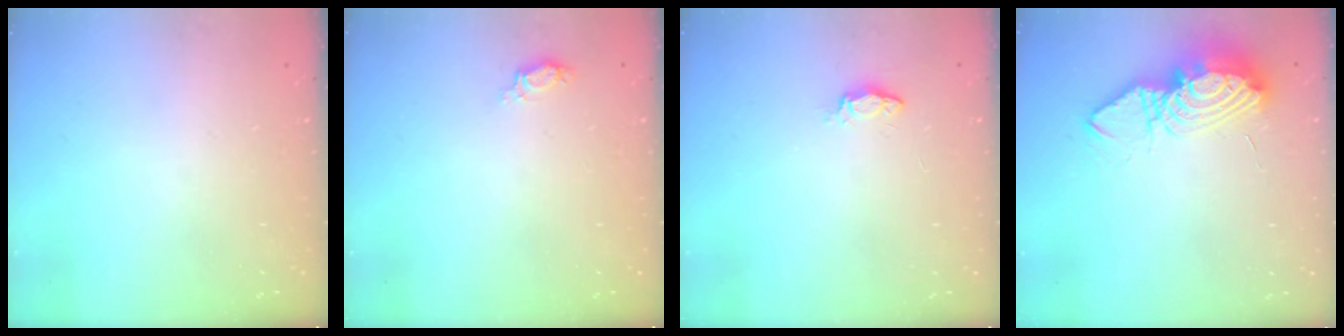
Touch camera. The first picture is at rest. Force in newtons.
{"total": 5.2, "press": 4.9, "slide": 1.7}
{"total": 3.8, "press": 3.8, "slide": 0.5}
{"total": 12.6, "press": 12.5, "slide": 1.3}